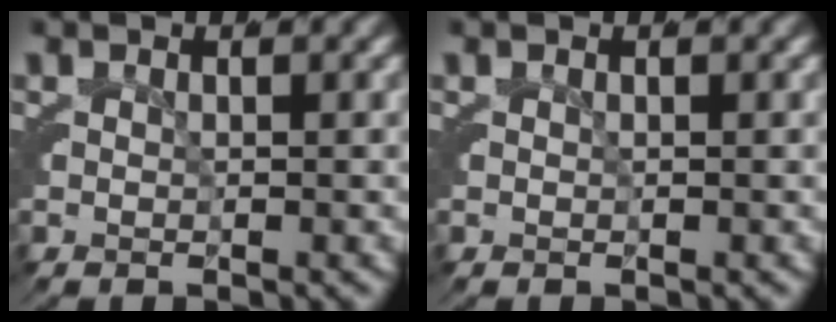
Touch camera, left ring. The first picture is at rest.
{"total": 0.0}